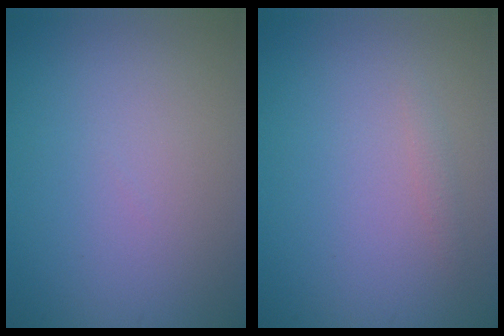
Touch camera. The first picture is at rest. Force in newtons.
{"total": 0.7, "press": 0.7, "slide": 0.0}